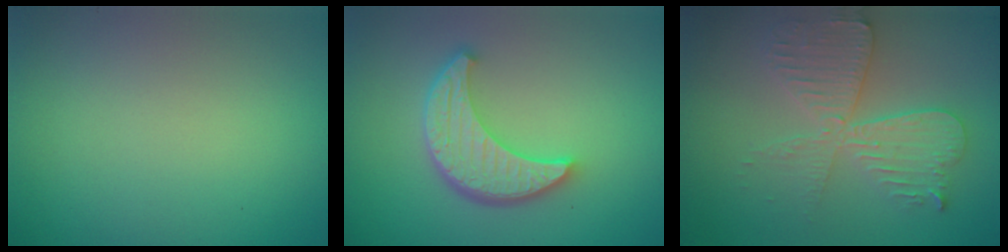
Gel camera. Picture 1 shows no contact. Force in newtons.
{"total": 5.7, "press": 4.3, "slide": 3.7}
{"total": 5.3, "press": 5.2, "slide": 0.7}